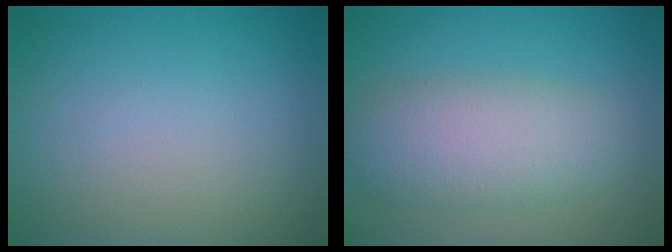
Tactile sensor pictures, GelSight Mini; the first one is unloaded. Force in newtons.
{"total": 5.6, "press": 5.6, "slide": 0.2}